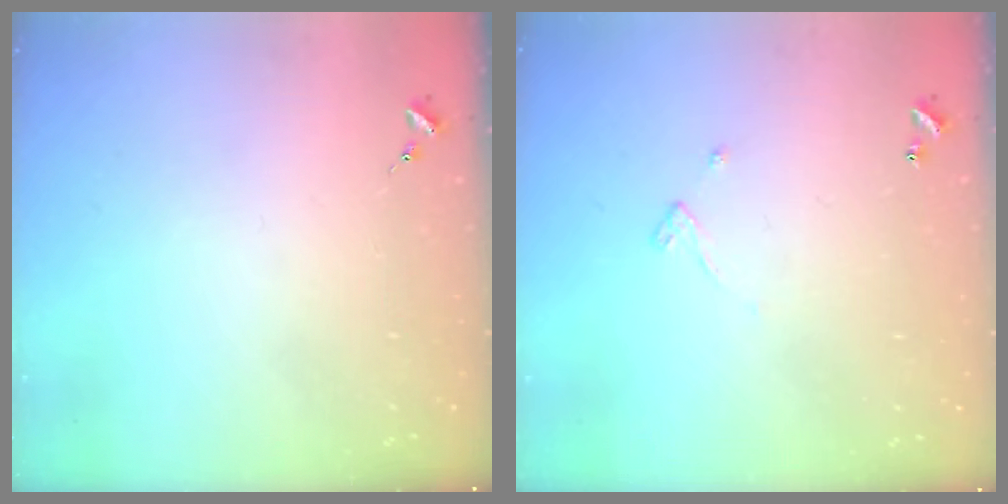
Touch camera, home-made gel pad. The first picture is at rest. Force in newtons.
{"total": 3.2, "press": 3.1, "slide": 0.3}